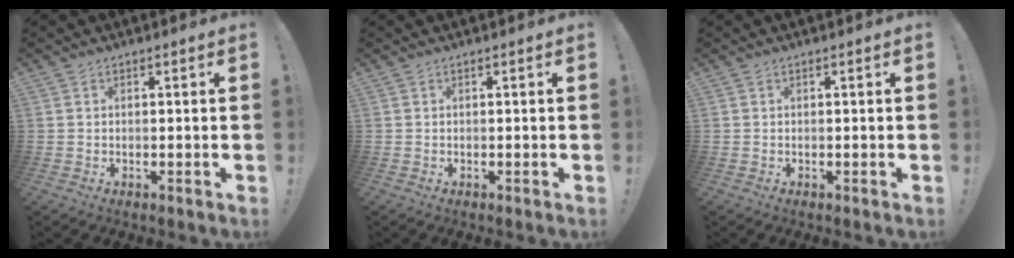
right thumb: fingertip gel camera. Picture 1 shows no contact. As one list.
[{"total": 0.0}, {"total": 0.0}]